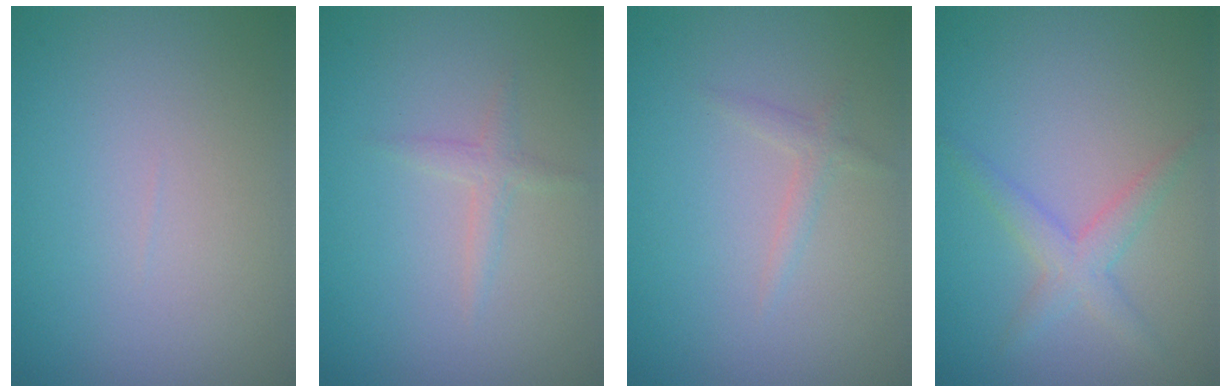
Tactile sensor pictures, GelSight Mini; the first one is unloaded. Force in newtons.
{"total": 1.2, "press": 1.2, "slide": 0.0}
{"total": 1.1, "press": 1.1, "slide": 0.0}
{"total": 2.3, "press": 2.3, "slide": 0.1}